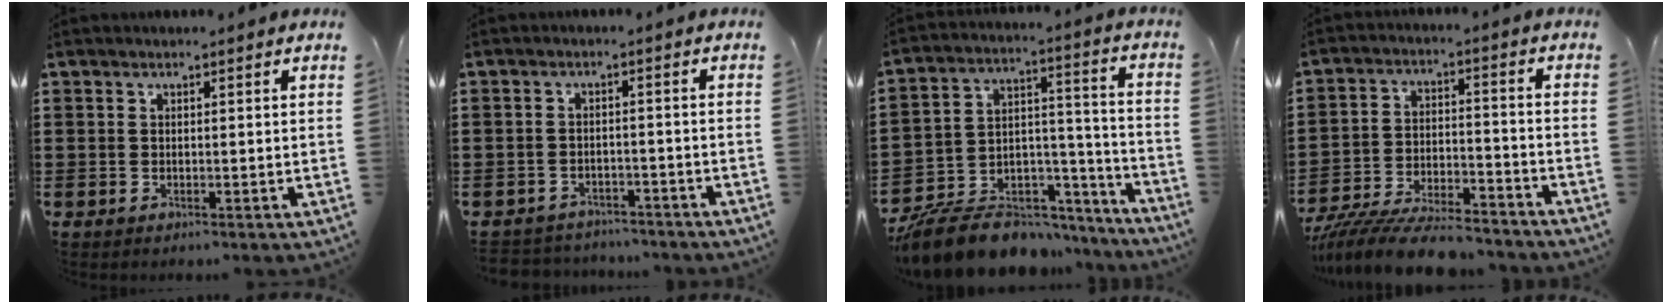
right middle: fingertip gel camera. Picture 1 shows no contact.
{"total": 2.9, "force": [-2.8, 0.6, -0.4], "torque": [-0.002, 0.001, -0.064]}
{"total": 9.4, "force": [-8.3, 3.6, 2.5], "torque": [-0.055, 0.015, -0.161]}
{"total": 9.3, "force": [-8.8, 1.2, 2.8], "torque": [-0.046, 0.020, -0.170]}